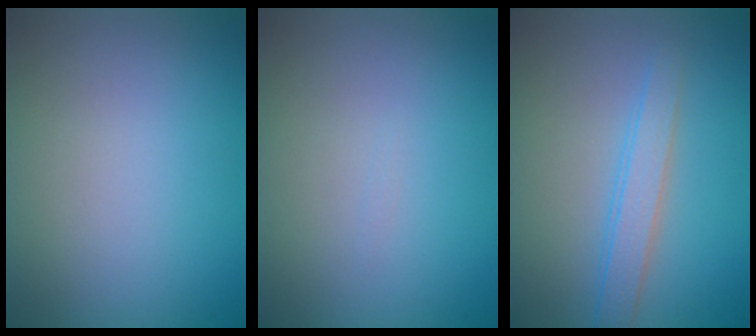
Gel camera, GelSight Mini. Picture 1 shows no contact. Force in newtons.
{"total": 0.0}
{"total": 2.4, "press": 2.4, "slide": 0.1}